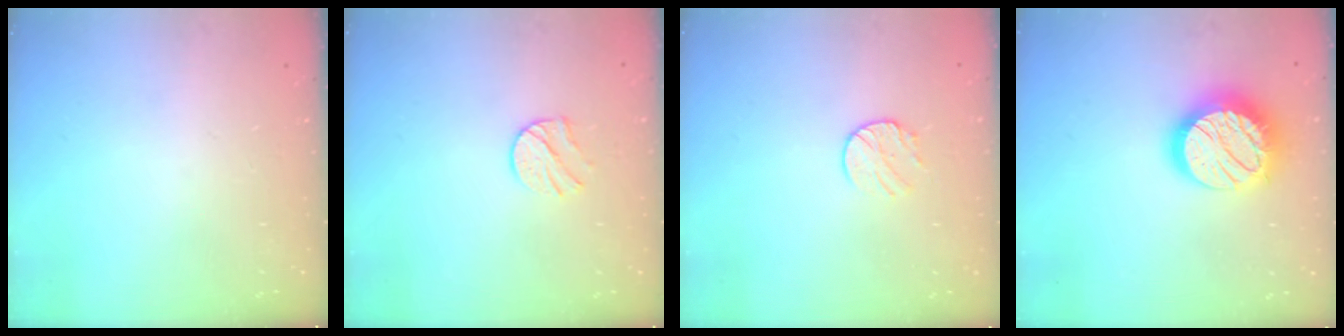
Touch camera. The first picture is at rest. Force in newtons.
{"total": 7.9, "press": 7.8, "slide": 0.6}
{"total": 8.0, "press": 8.0, "slide": 0.8}
{"total": 18.0, "press": 18.0, "slide": 0.9}